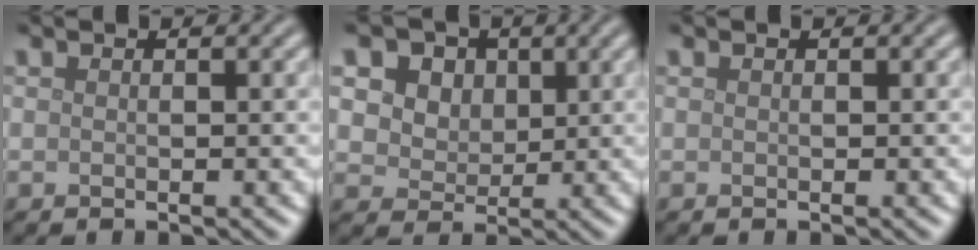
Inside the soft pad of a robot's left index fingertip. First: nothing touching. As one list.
[{"total": 10.7, "force": [5.1, 7.8, 5.2], "torque": [-0.095, 0.029, 0.066]}, {"total": 0.0}]